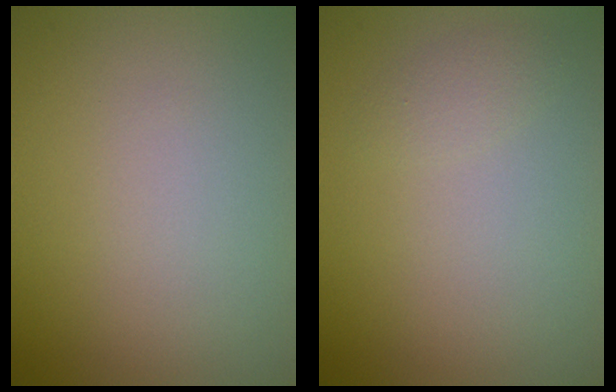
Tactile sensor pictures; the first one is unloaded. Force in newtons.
{"total": 1.1, "press": 1.1, "slide": 0.1}